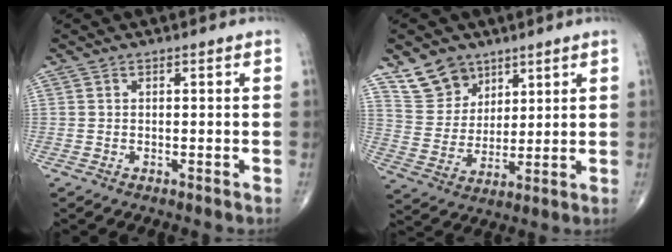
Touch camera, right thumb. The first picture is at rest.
{"total": 9.4, "force": [6.5, 6.4, 2.2], "torque": [-0.012, -0.041, 0.133]}